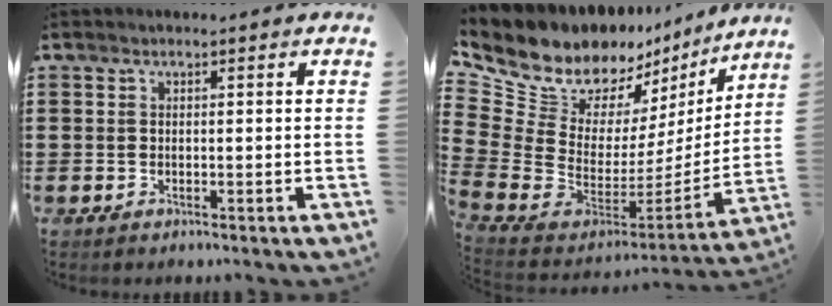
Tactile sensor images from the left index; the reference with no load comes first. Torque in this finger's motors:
{"motor_torque": [1.70, -0.43, 1.05, 0.08]}